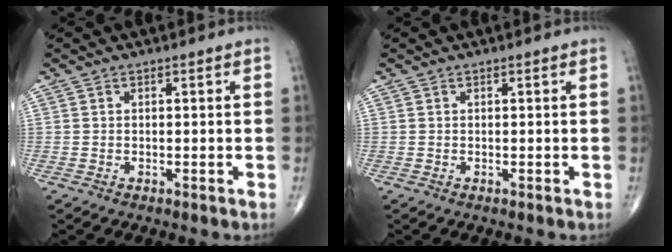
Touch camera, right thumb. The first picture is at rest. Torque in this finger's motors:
{"motor_torque": [-0.08, 0.08, 0.09, 0.09, 0.02]}